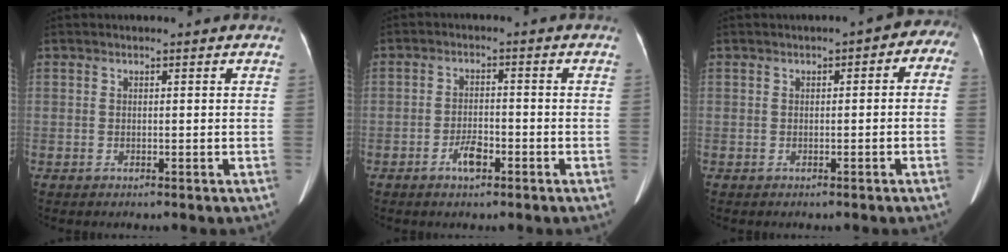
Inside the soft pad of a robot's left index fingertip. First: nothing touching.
{"total": 3.4, "force": [-2.1, 1.2, 2.4], "torque": [-0.043, 0.003, -0.037]}
{"total": 4.1, "force": [-0.2, 2.6, 3.1], "torque": [-0.023, 0.031, -0.009]}